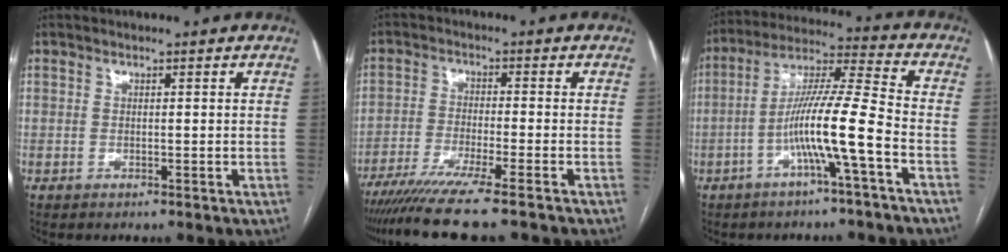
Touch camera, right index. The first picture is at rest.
{"total": 11.6, "force": [-9.6, -1.1, 6.6], "torque": [-0.091, -0.032, -0.153]}
{"total": 11.6, "force": [-4.2, -0.8, 10.8], "torque": [-0.201, 0.019, -0.079]}